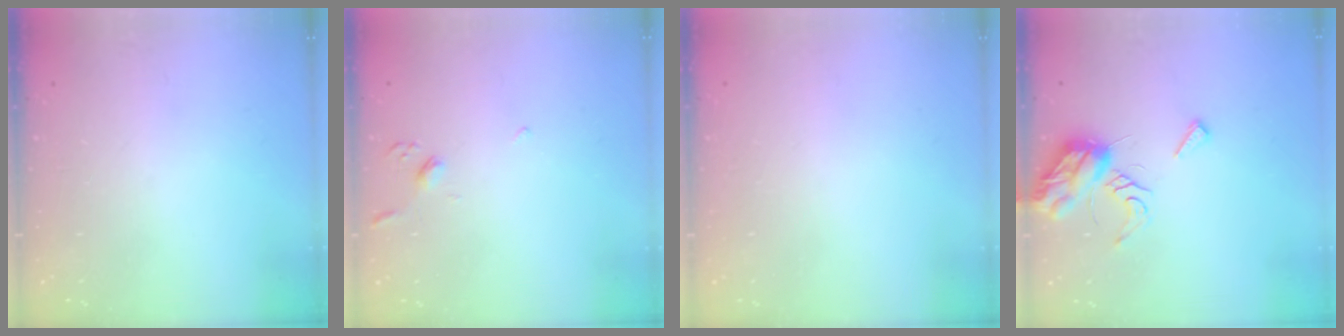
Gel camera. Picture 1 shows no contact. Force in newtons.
{"total": 2.9, "press": 2.8, "slide": 0.7}
{"total": 1.8, "press": 1.8, "slide": 0.1}
{"total": 9.2, "press": 9.2, "slide": 0.4}